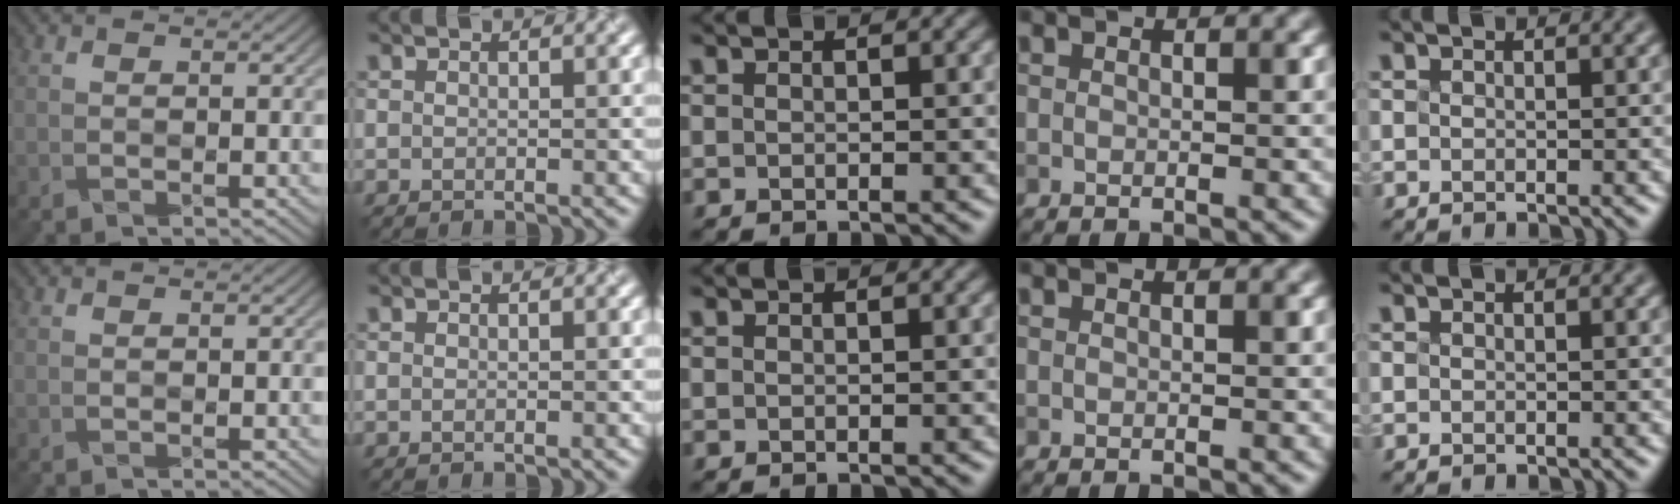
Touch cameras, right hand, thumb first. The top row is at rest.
{}